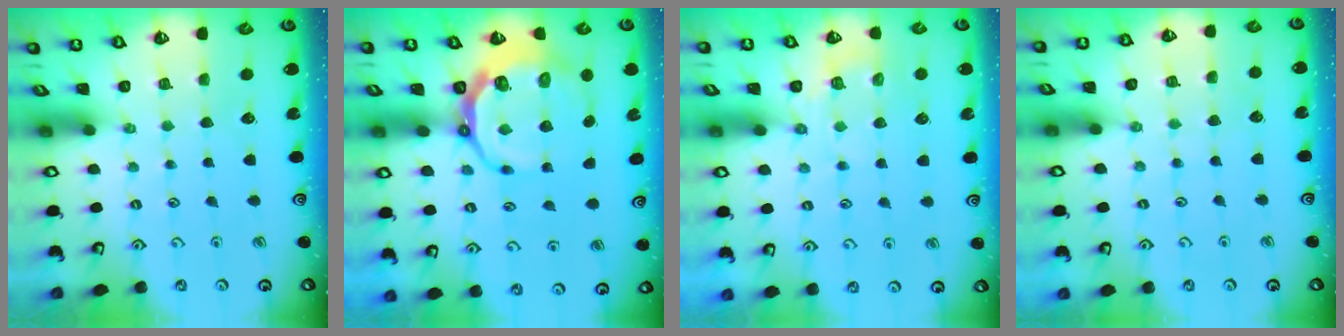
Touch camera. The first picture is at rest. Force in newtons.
{"total": 10.4, "press": 9.6, "slide": 3.9}
{"total": 7.7, "press": 7.6, "slide": 1.0}
{"total": 3.6, "press": 3.6, "slide": 0.4}